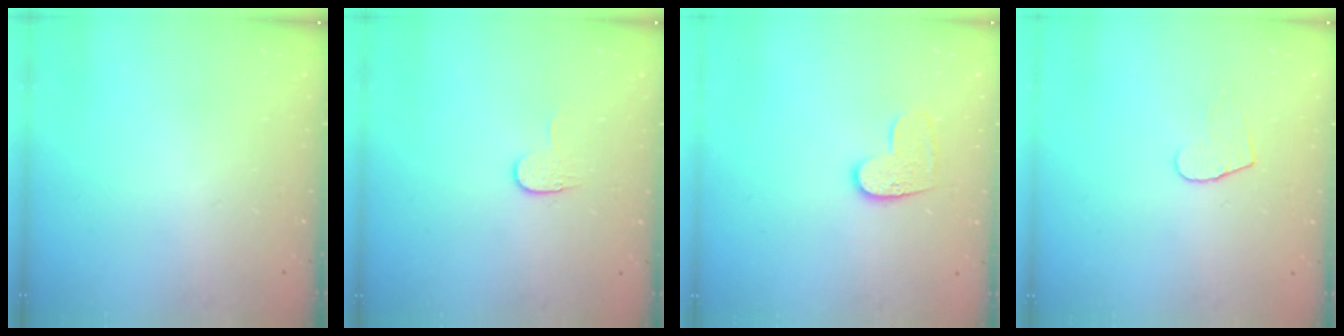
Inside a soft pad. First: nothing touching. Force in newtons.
{"total": 3.8, "press": 3.8, "slide": 0.4}
{"total": 8.0, "press": 8.0, "slide": 0.3}
{"total": 5.0, "press": 5.0, "slide": 0.4}